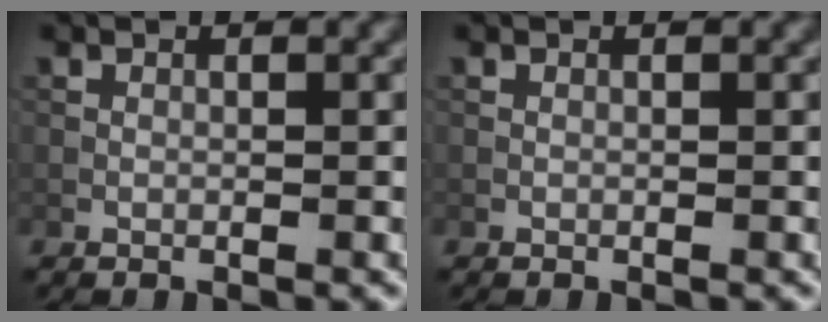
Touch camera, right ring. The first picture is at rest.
{"total": 0.0}